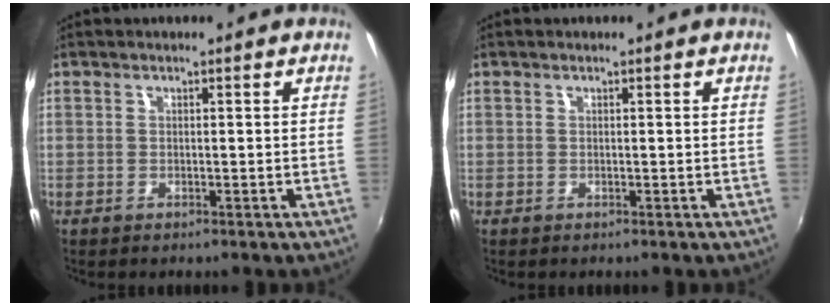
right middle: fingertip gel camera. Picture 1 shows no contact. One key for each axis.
{"total": 0.0}